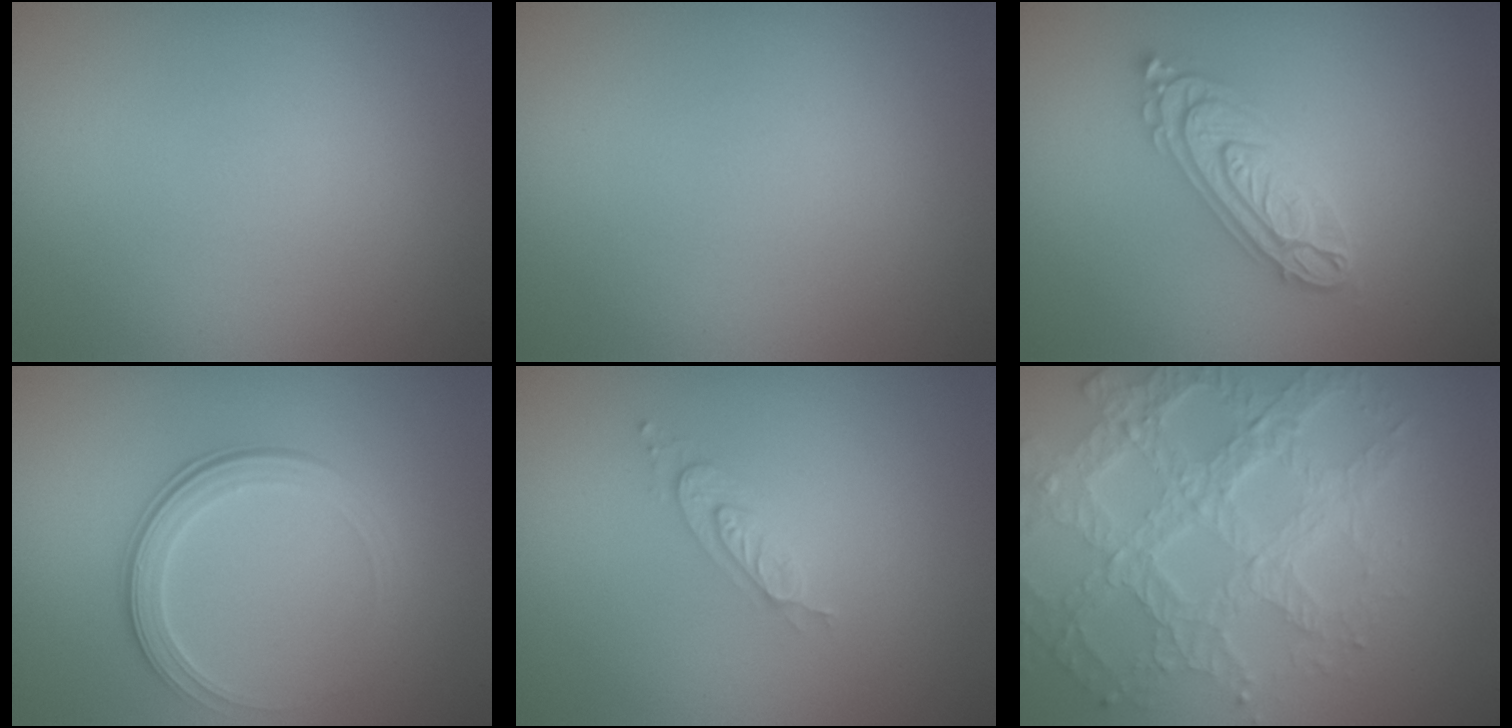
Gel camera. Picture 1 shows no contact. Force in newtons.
{"total": 0.0}
{"total": 4.3, "press": 4.3, "slide": 0.6}
{"total": 2.5, "press": 1.9, "slide": 1.7}
{"total": 2.0, "press": 2.0, "slide": 0.4}
{"total": 8.0, "press": 6.1, "slide": 5.2}